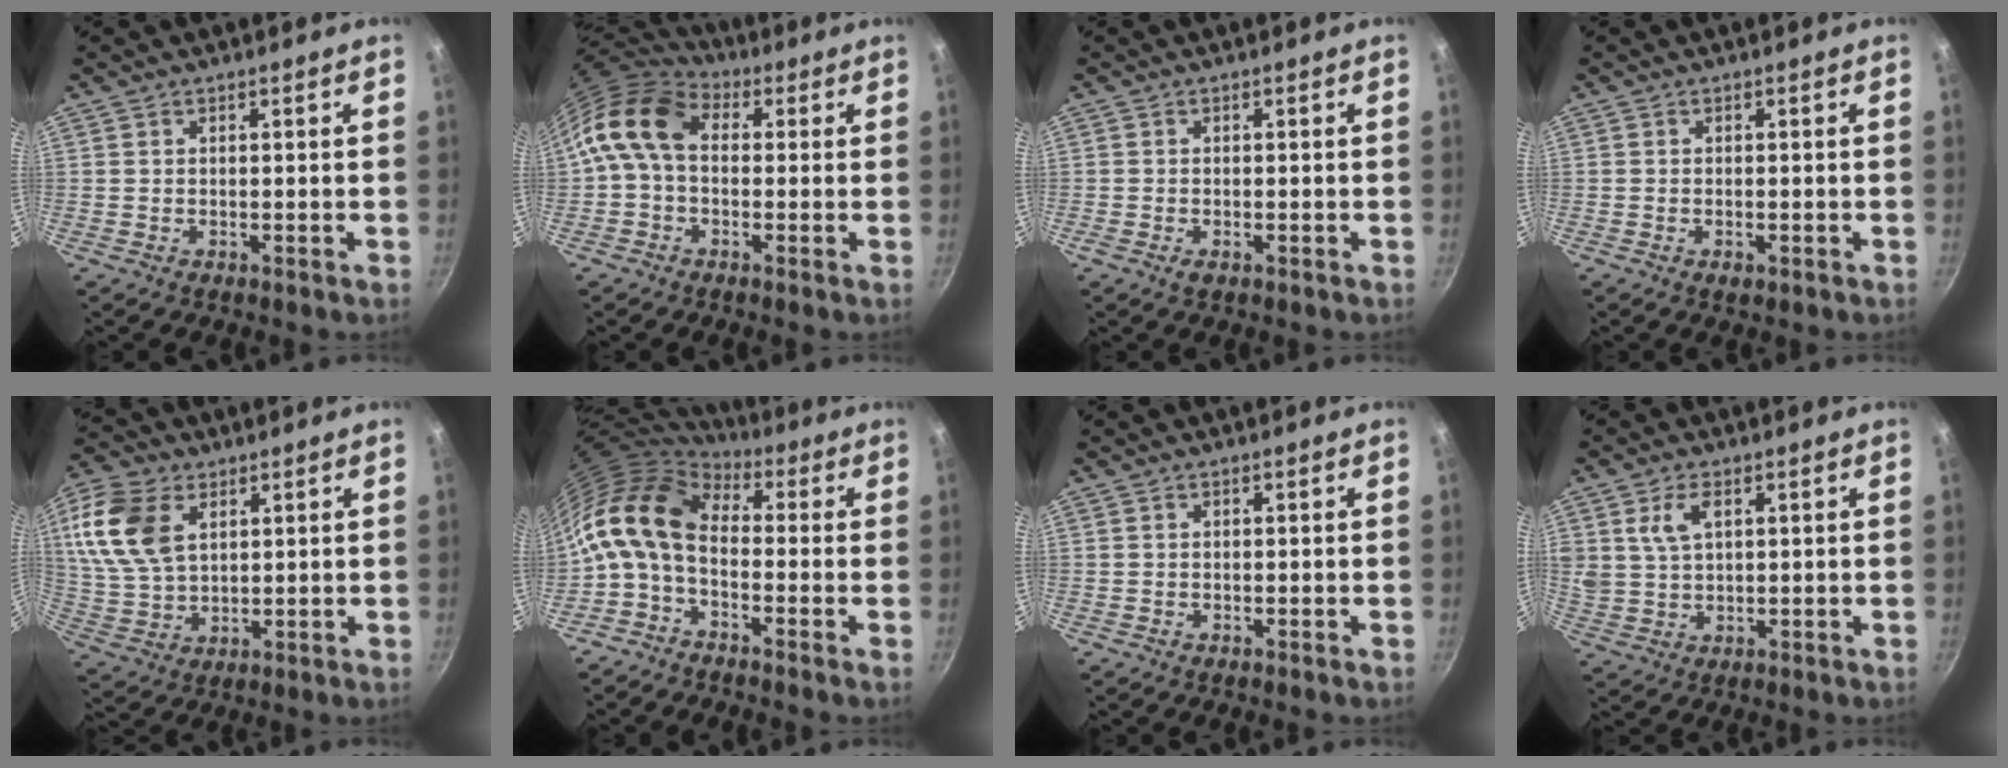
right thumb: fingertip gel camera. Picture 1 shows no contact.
{"total": 11.6, "force": [1.3, 8.1, 8.1], "torque": [-0.137, 0.026, 0.002]}
{"total": 1.4, "force": [-0.7, 0.7, 1.1], "torque": [-0.022, 0.000, -0.013]}
{"total": 1.5, "force": [-0.6, 0.7, 1.1], "torque": [-0.019, -0.001, -0.010]}
{"total": 14.2, "force": [4.8, 9.2, 9.8], "torque": [-0.183, -0.010, 0.096]}
{"total": 12.3, "force": [-0.7, 7.5, 9.7], "torque": [-0.180, 0.026, -0.034]}
{"total": 0.0}
{"total": 6.0, "force": [2.2, 3.6, 4.2], "torque": [-0.072, -0.003, 0.047]}